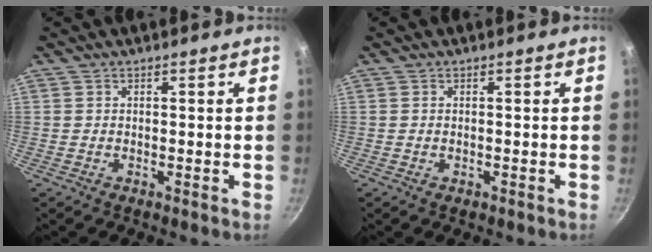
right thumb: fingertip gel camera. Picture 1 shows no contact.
{"total": 0.5, "force": [-0.2, 0.3, 0.4], "torque": [-0.004, 0.001, -0.004]}